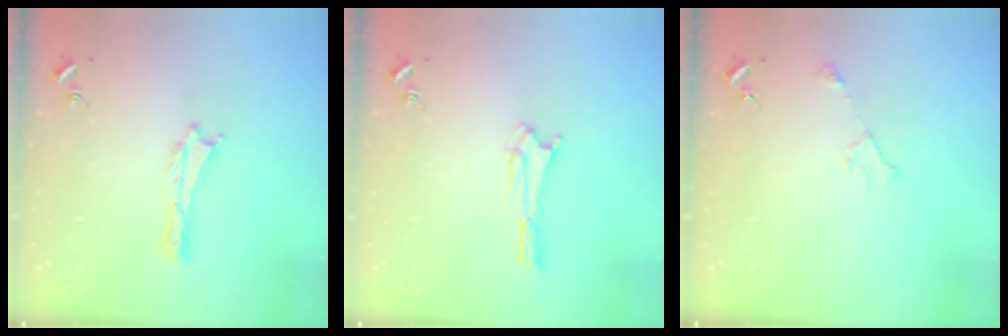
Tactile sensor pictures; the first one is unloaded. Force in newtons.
{"total": 3.3, "press": 3.3, "slide": 0.4}
{"total": 2.9, "press": 2.9, "slide": 0.3}